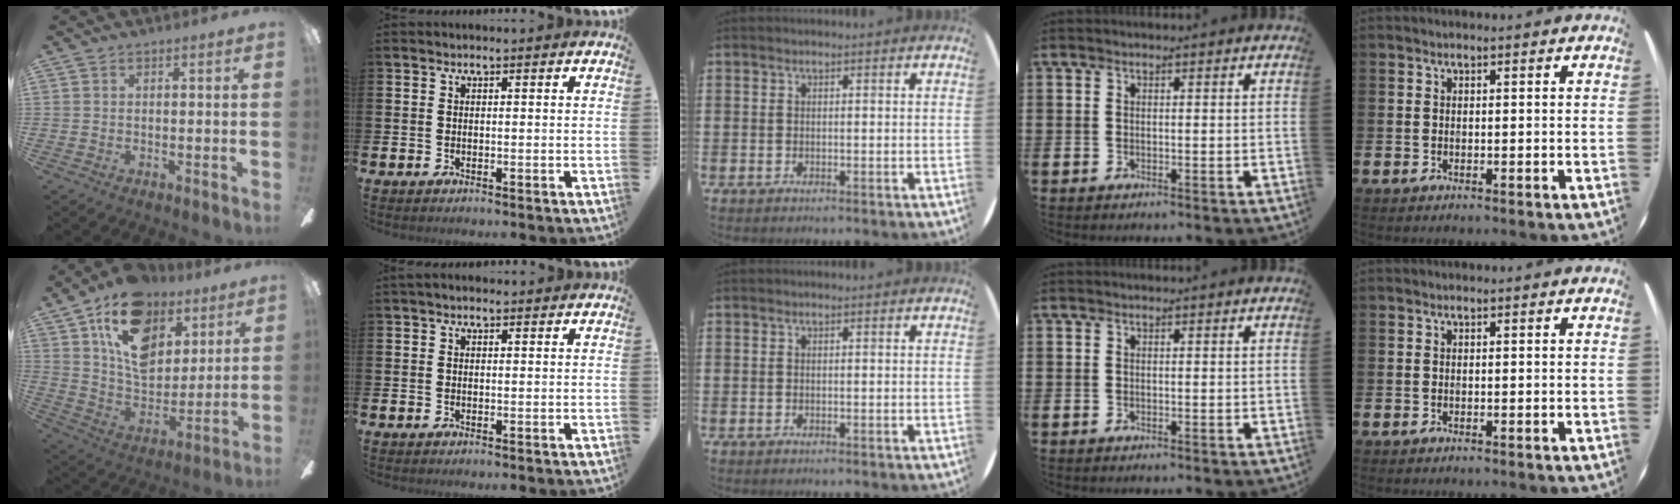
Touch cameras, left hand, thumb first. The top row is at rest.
{"thumb": {"total": 19.6, "force": [10.5, 12.6, 10.6], "torque": [-0.182, -0.042, 0.194]}, "index": {"total": 0.9, "force": [0.7, 0.4, 0.5], "torque": [0.003, 0.000, 0.008]}}